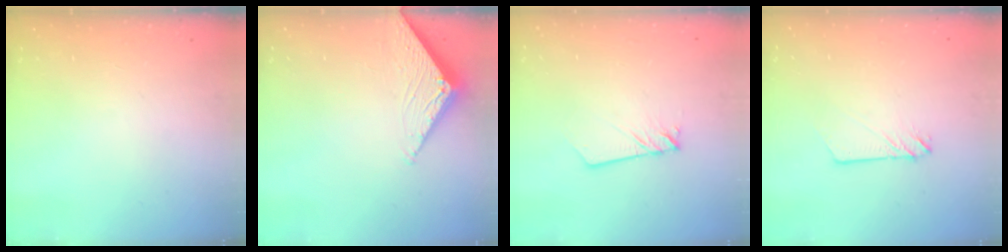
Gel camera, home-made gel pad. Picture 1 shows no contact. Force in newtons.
{"total": 3.1, "press": 3.1, "slide": 0.4}
{"total": 1.9, "press": 1.9, "slide": 0.2}
{"total": 2.4, "press": 2.4, "slide": 0.2}